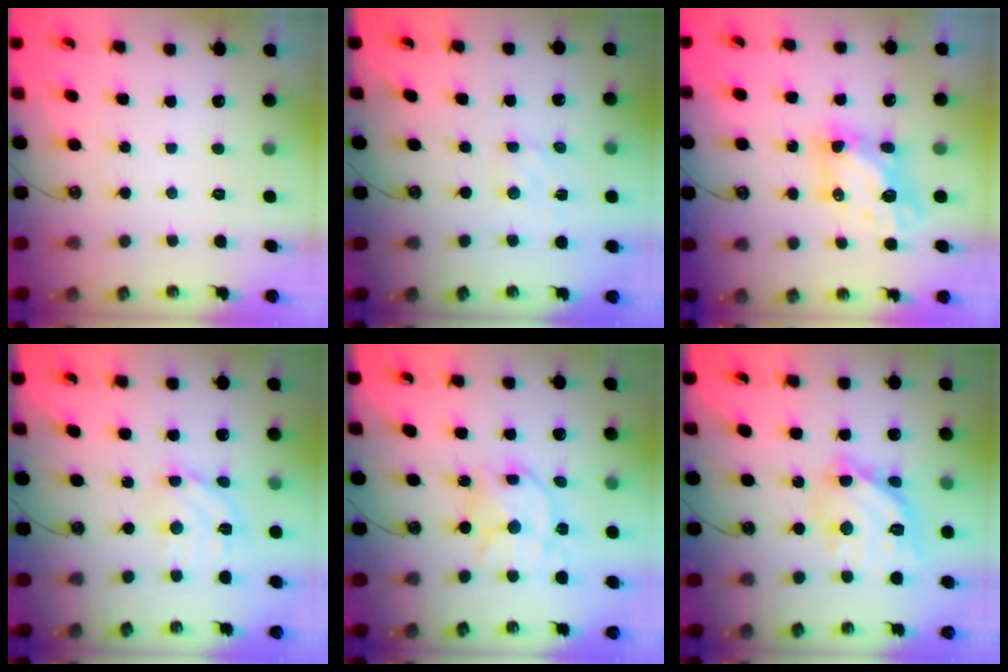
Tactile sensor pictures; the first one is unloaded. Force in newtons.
{"total": 2.5, "press": 2.5, "slide": 0.4}
{"total": 6.6, "press": 6.6, "slide": 0.4}
{"total": 10.6, "press": 10.5, "slide": 1.5}
{"total": 14.0, "press": 14.0, "slide": 0.9}
{"total": 14.9, "press": 14.8, "slide": 1.1}